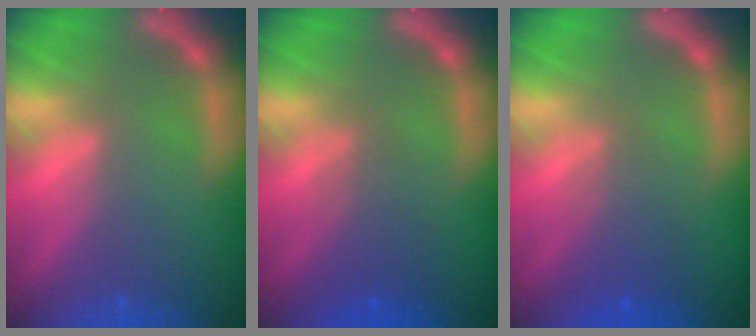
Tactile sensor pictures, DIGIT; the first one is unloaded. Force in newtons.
{"total": 3.0}
{"total": 3.0}